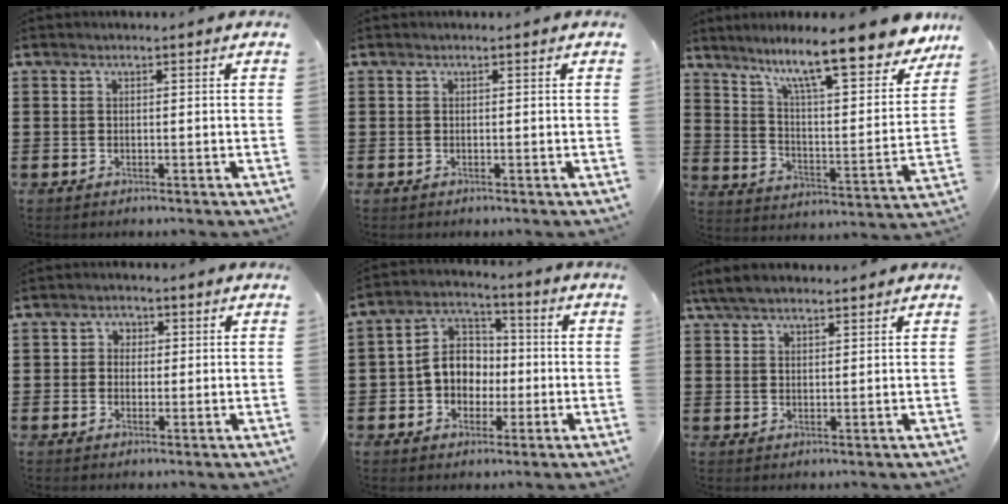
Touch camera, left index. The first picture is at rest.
{"total": 0.0}
{"total": 12.8, "force": [10.2, 1.2, 7.7], "torque": [-0.150, -0.066, 0.164]}
{"total": 2.0, "force": [-0.1, 1.9, 0.5], "torque": [-0.019, 0.010, -0.007]}
{"total": 7.1, "force": [-1.0, 6.1, 3.4], "torque": [-0.078, 0.016, -0.021]}
{"total": 3.9, "force": [3.2, 1.1, 1.9], "torque": [-0.045, 0.002, 0.061]}